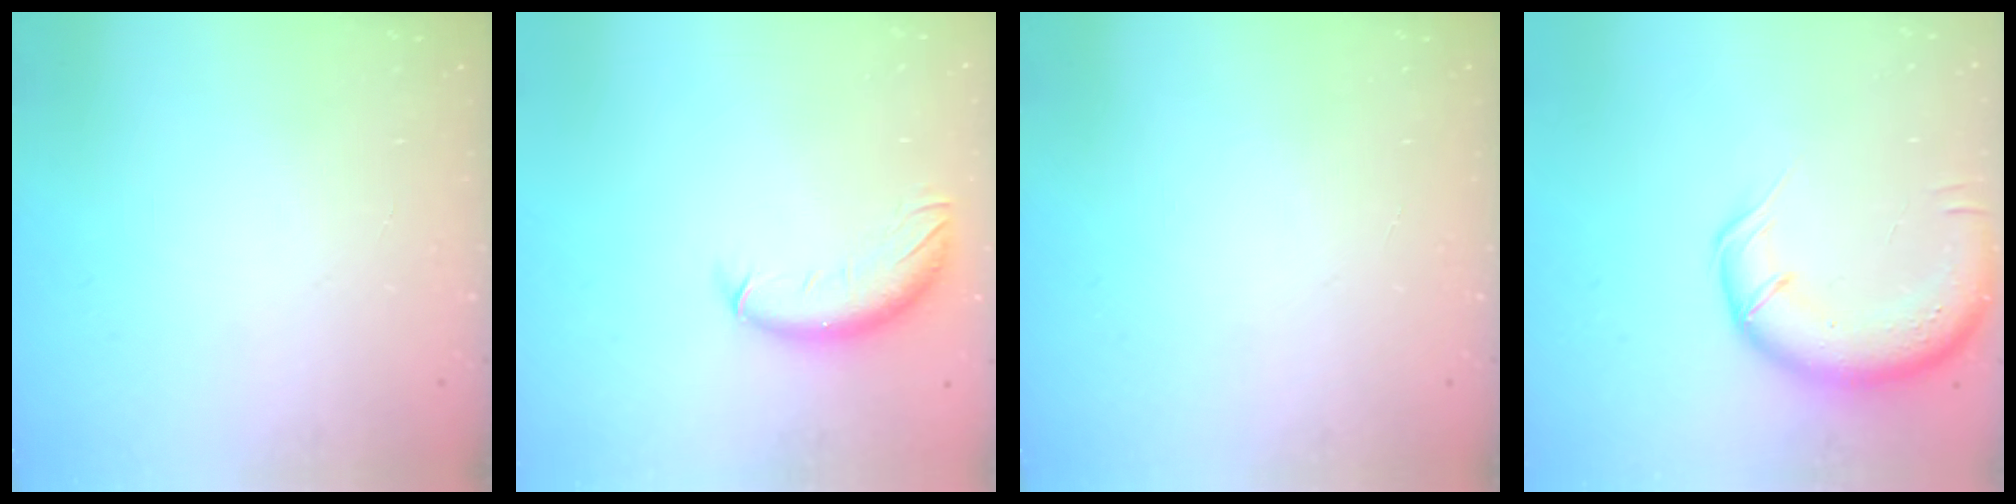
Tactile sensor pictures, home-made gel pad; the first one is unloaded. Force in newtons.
{"total": 10.2, "press": 10.0, "slide": 2.1}
{"total": 0.0}
{"total": 14.0, "press": 13.7, "slide": 2.9}